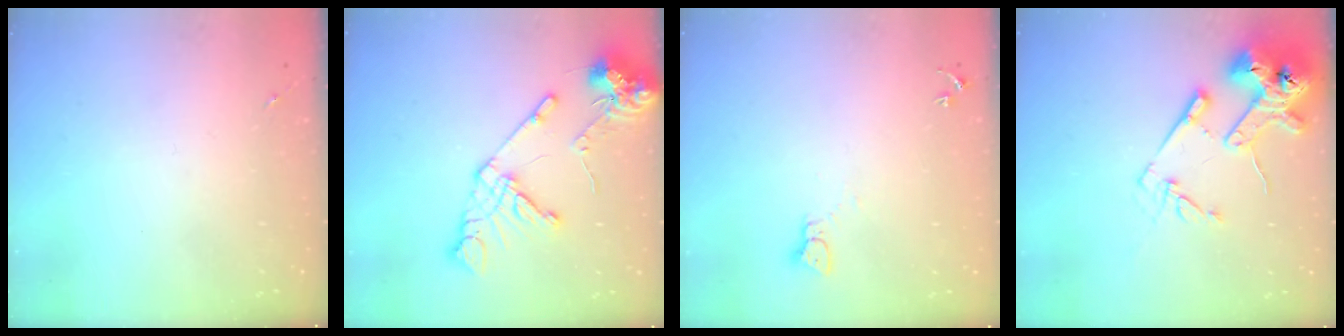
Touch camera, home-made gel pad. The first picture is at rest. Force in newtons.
{"total": 15.5, "press": 15.3, "slide": 2.3}
{"total": 2.3, "press": 2.3, "slide": 0.2}
{"total": 16.8, "press": 16.7, "slide": 1.9}